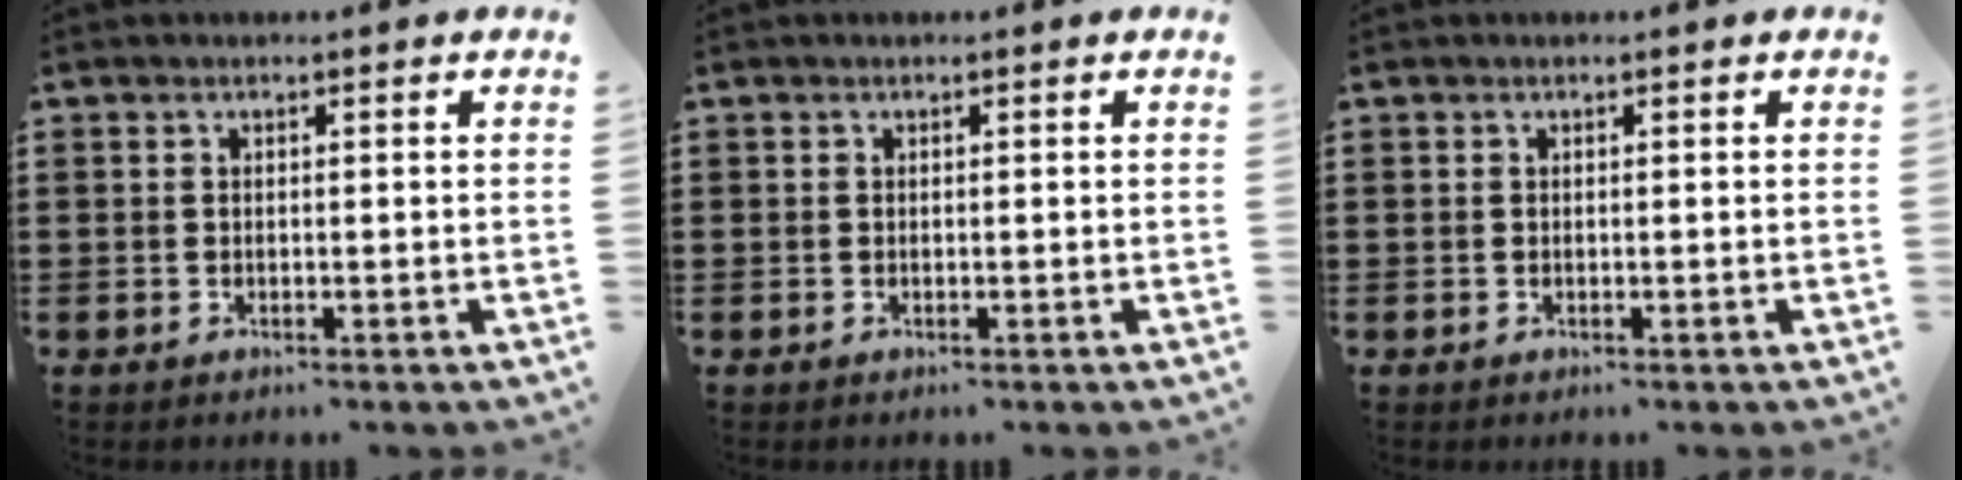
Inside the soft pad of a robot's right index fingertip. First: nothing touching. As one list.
[{"total": 0.0}, {"total": 0.0}]